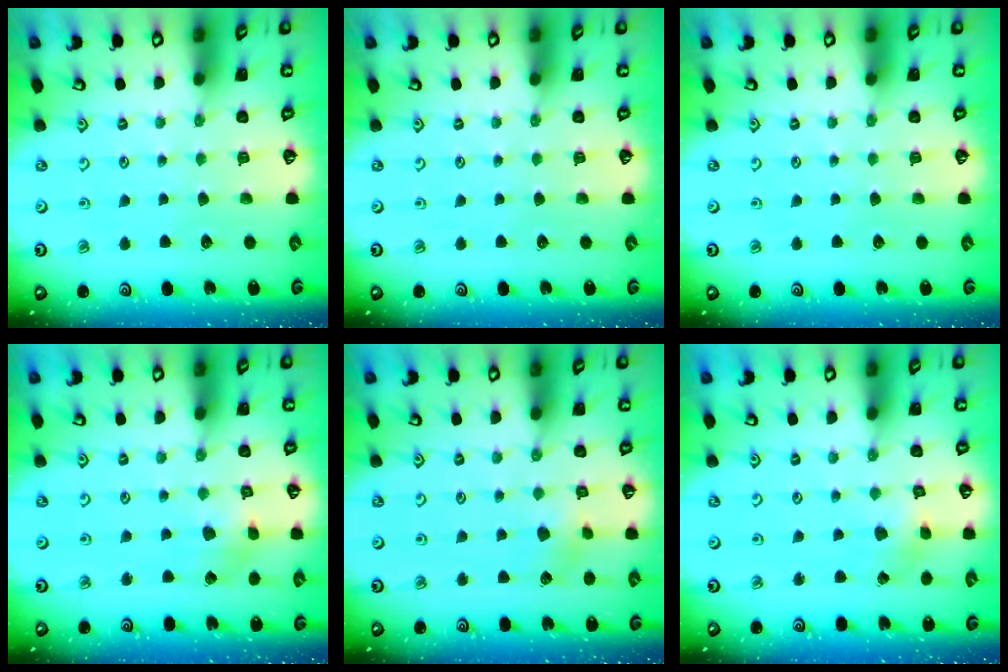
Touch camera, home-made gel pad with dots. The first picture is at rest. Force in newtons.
{"total": 0.0}
{"total": 0.0}
{"total": 3.8, "press": 3.8, "slide": 0.4}
{"total": 3.2, "press": 3.2, "slide": 0.3}
{"total": 2.7, "press": 2.7, "slide": 0.2}